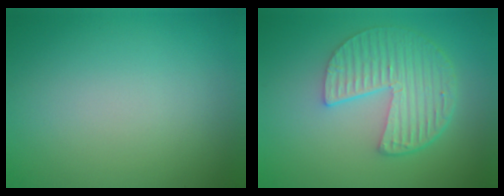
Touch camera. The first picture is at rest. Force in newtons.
{"total": 5.9, "press": 4.3, "slide": 4.0}